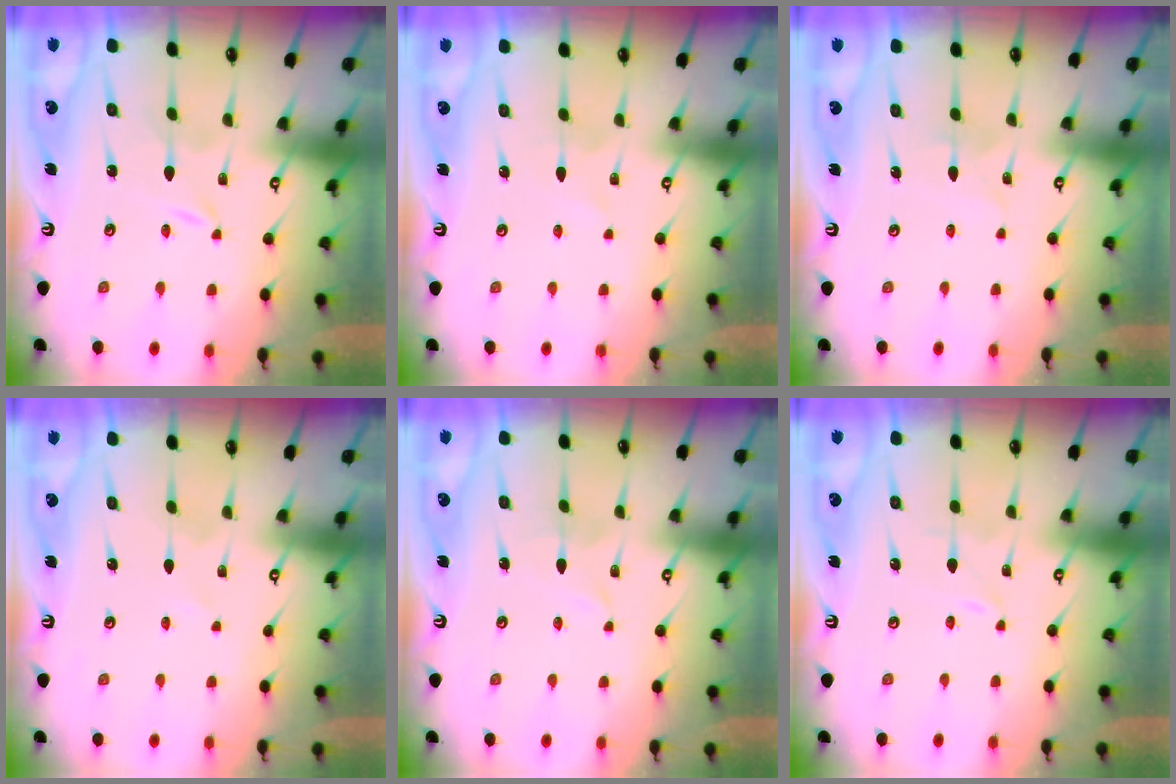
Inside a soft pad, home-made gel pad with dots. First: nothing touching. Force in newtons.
{"total": 1.1, "press": 1.1, "slide": 0.1}
{"total": 2.8, "press": 2.8, "slide": 0.2}
{"total": 0.0}
{"total": 1.6, "press": 1.6, "slide": 0.2}
{"total": 0.0}